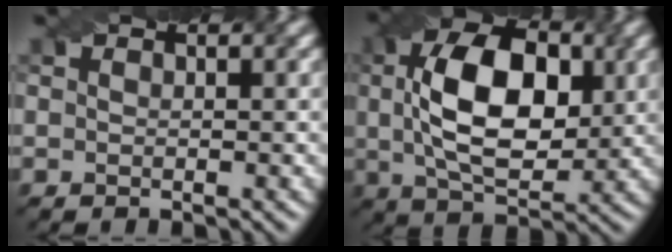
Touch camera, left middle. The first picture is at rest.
{"total": 9.1, "force": [0.2, 5.1, 7.6], "torque": [-0.140, 0.021, 0.010]}